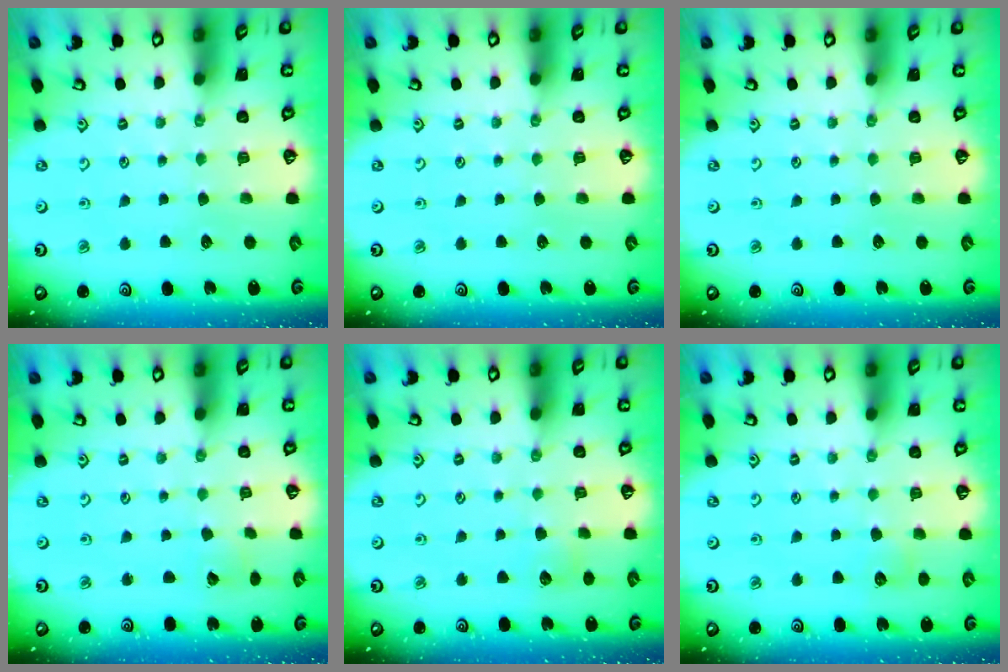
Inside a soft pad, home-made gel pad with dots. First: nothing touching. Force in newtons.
{"total": 0.0}
{"total": 0.0}
{"total": 3.4, "press": 3.4, "slide": 0.3}
{"total": 4.3, "press": 4.3, "slide": 0.5}
{"total": 4.6, "press": 4.5, "slide": 0.7}